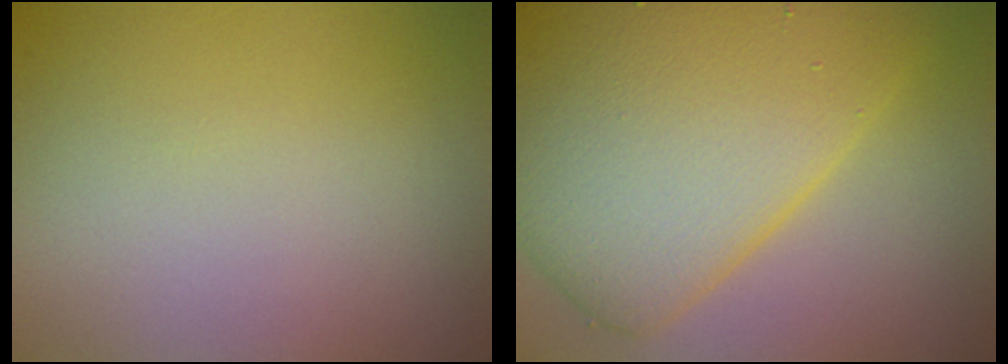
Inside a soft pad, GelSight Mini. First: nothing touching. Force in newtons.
{"total": 12.0, "press": 12.0, "slide": 0.2}